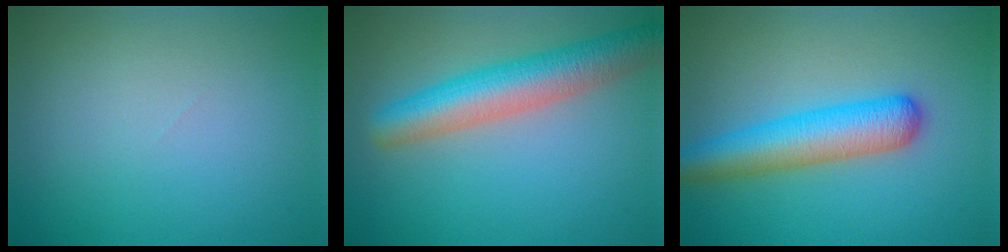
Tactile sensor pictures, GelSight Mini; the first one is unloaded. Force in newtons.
{"total": 6.6, "press": 6.6, "slide": 0.2}
{"total": 5.7, "press": 5.7, "slide": 0.2}